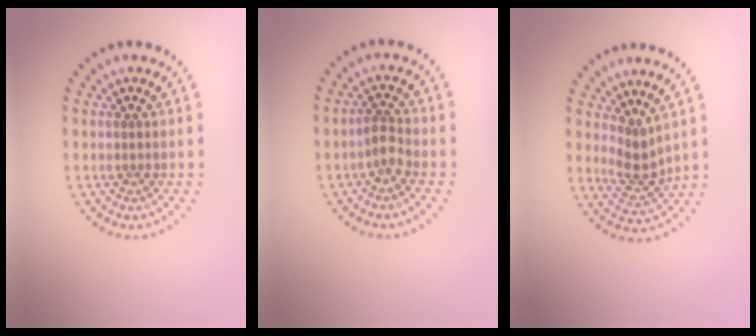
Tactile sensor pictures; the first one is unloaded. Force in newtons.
{"total": 1.7, "press": 1.4, "slide": 1.0}
{"total": 2.4, "press": 1.8, "slide": 1.5}